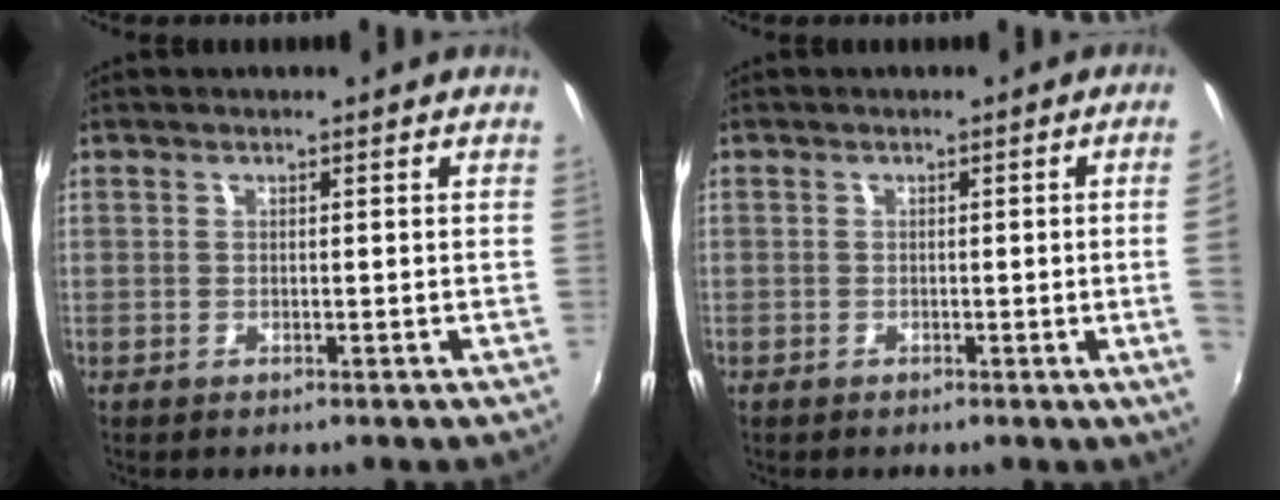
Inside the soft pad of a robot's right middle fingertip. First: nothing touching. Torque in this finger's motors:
{"motor_torque": [1.03, -1.11, -0.25, -0.21]}